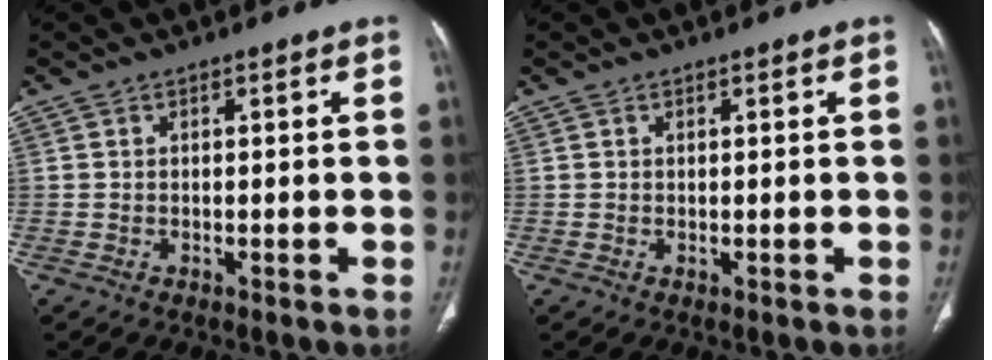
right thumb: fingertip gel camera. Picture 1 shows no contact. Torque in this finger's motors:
{"motor_torque": [0.51, 0.28, 0.35, 0.08, -0.06]}